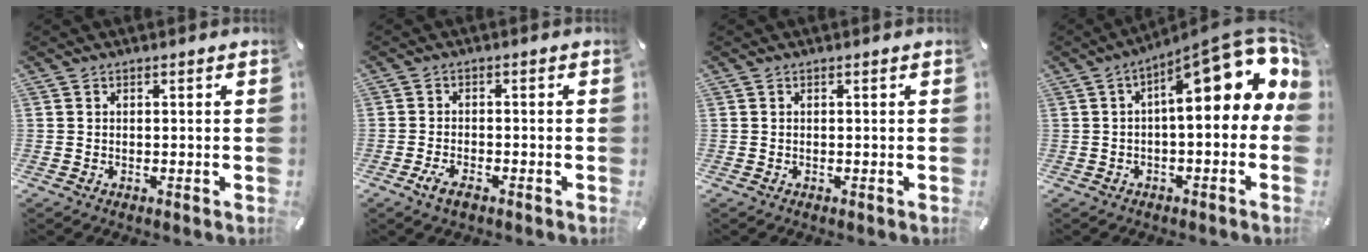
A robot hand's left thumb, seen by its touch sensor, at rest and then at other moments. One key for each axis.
{"total": 3.5, "fx": -2.3, "fy": 1.5, "fz": 2.2, "tx": -0.049, "ty": 0.007, "tz": -0.045}
{"total": 0.0}
{"total": 18.0, "fx": 6.3, "fy": 6.1, "fz": 15.7, "tx": -0.222, "ty": -0.050, "tz": 0.099}